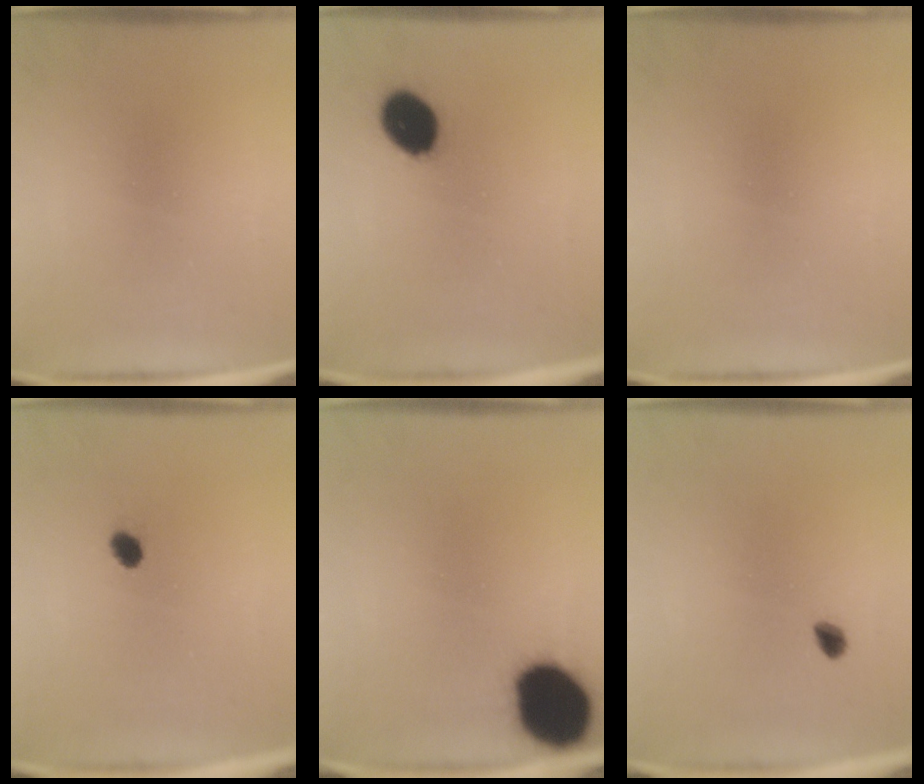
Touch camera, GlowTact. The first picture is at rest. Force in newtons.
{"total": 9.8}
{"total": 0.0}
{"total": 1.7}
{"total": 17.4}
{"total": 1.7}